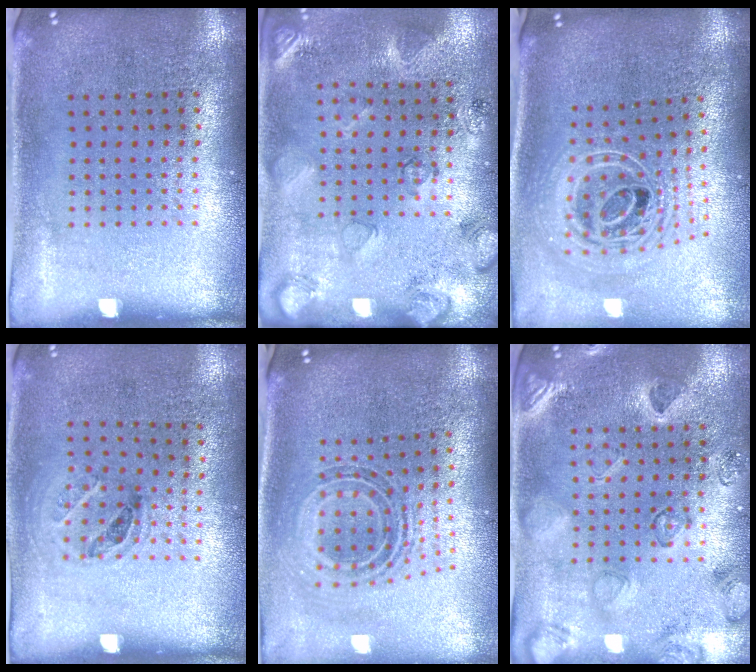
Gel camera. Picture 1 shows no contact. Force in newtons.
{"total": 2.3, "press": 1.8, "slide": 1.4}
{"total": 2.7, "press": 1.9, "slide": 1.9}
{"total": 1.0, "press": 0.7, "slide": 0.7}
{"total": 0.9, "press": 0.8, "slide": 0.5}
{"total": 2.3, "press": 2.1, "slide": 0.9}